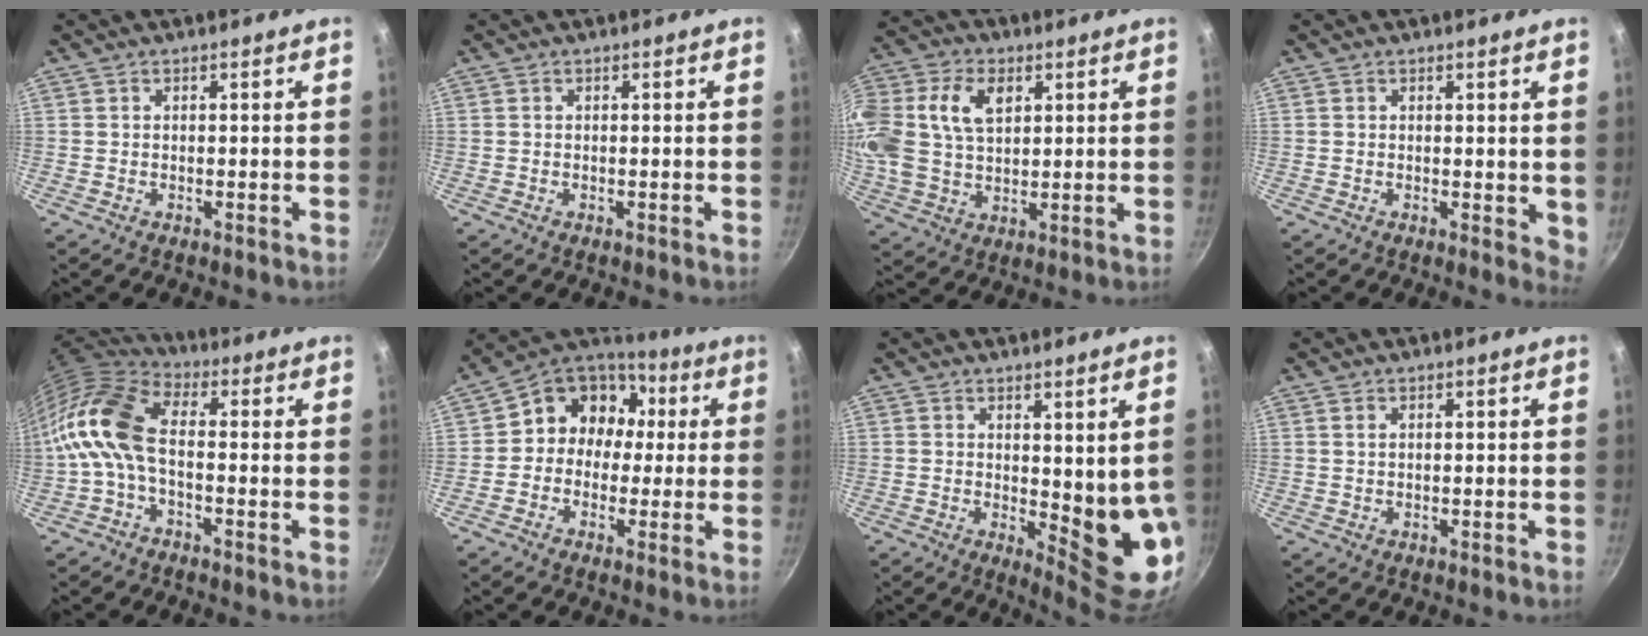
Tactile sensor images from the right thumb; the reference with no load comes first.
{"total": 0.0}
{"total": 21.9, "force": [6.5, 15.4, 14.2], "torque": [-0.338, 0.043, 0.120]}
{"total": 3.2, "force": [0.8, 1.6, 2.7], "torque": [-0.027, -0.005, 0.011]}
{"total": 12.2, "force": [-1.8, 6.5, 10.2], "torque": [-0.209, 0.032, -0.054]}
{"total": 12.1, "force": [0.7, 10.6, 5.7], "torque": [-0.040, 0.037, -0.014]}
{"total": 9.0, "force": [1.4, 3.3, 8.2], "torque": [-0.090, -0.032, 0.028]}
{"total": 0.8, "force": [0.4, 0.4, 0.5], "torque": [-0.010, 0.002, 0.007]}